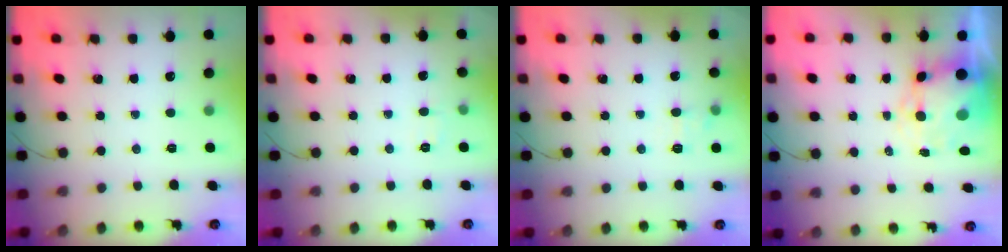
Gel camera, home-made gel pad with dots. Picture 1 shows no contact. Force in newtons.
{"total": 2.6, "press": 2.3, "slide": 1.2}
{"total": 6.9, "press": 6.7, "slide": 1.7}
{"total": 7.2, "press": 6.9, "slide": 2.2}